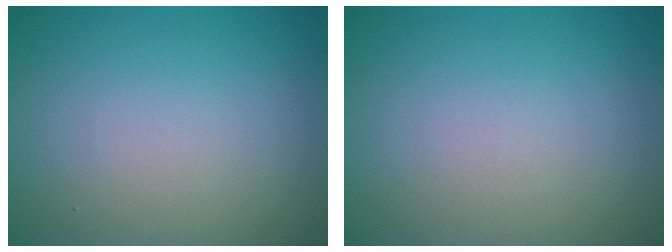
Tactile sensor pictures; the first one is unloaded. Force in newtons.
{"total": 0.0}